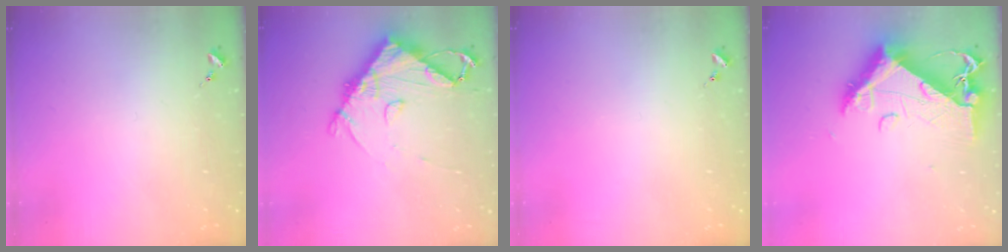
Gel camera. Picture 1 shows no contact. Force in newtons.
{"total": 11.0, "press": 10.9, "slide": 1.4}
{"total": 0.0}
{"total": 13.1, "press": 13.1, "slide": 1.4}